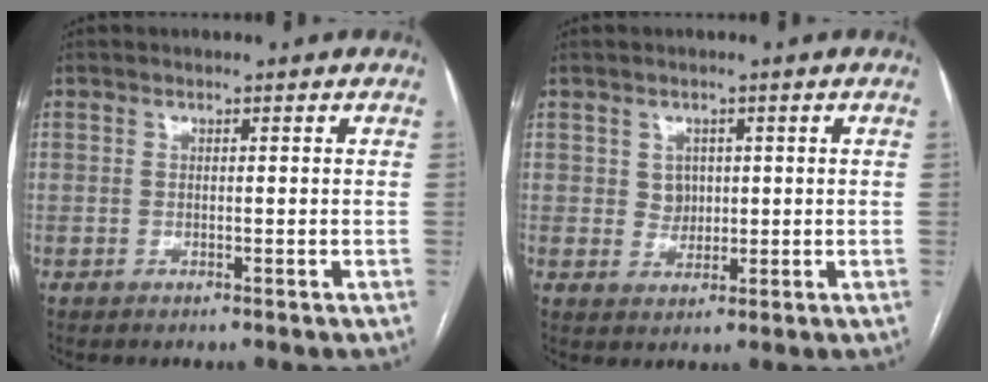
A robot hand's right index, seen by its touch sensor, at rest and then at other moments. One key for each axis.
{"total": 2.5, "fx": 0.6, "fy": 2.2, "fz": 0.9, "tx": -0.012, "ty": 0.002, "tz": 0.012}